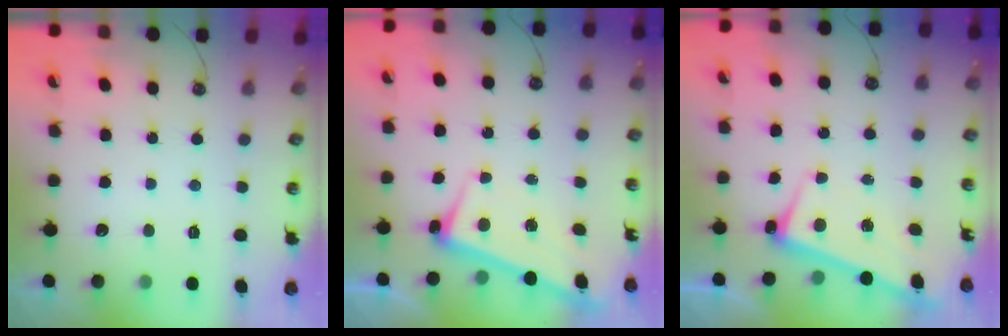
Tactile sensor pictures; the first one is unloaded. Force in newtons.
{"total": 2.6, "press": 2.5, "slide": 0.6}
{"total": 2.8, "press": 2.8, "slide": 0.4}